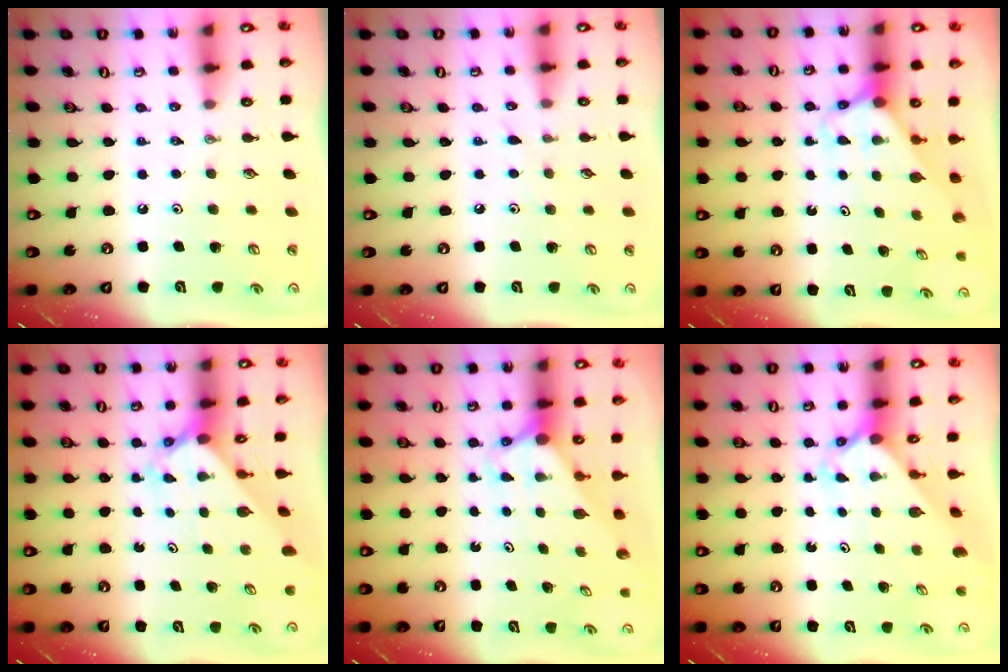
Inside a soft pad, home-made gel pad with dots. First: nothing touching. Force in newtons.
{"total": 2.5, "press": 2.4, "slide": 0.3}
{"total": 2.6, "press": 2.6, "slide": 0.1}
{"total": 2.2, "press": 2.2, "slide": 0.2}
{"total": 2.9, "press": 2.9, "slide": 0.0}
{"total": 2.5, "press": 2.5, "slide": 0.3}